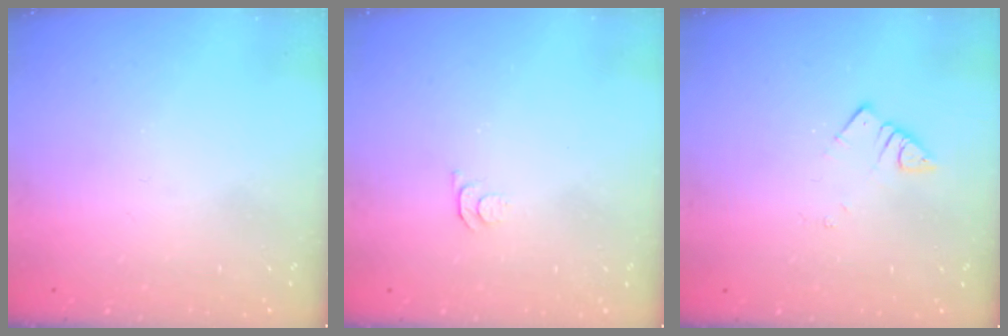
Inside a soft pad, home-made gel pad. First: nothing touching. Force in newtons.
{"total": 3.8, "press": 3.7, "slide": 0.7}
{"total": 2.5, "press": 2.5, "slide": 0.3}